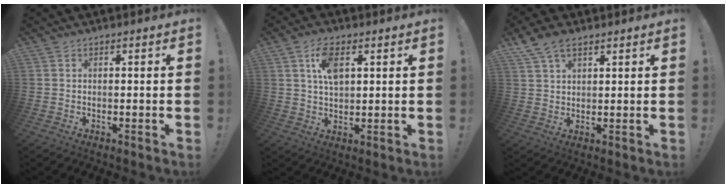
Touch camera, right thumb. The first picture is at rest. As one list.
[{"total": 8.1, "force": [2.9, 4.4, 6.1], "torque": [-0.099, 0.000, 0.051]}, {"total": 6.6, "force": [4.2, 3.2, 4.1], "torque": [-0.076, -0.010, 0.081]}]